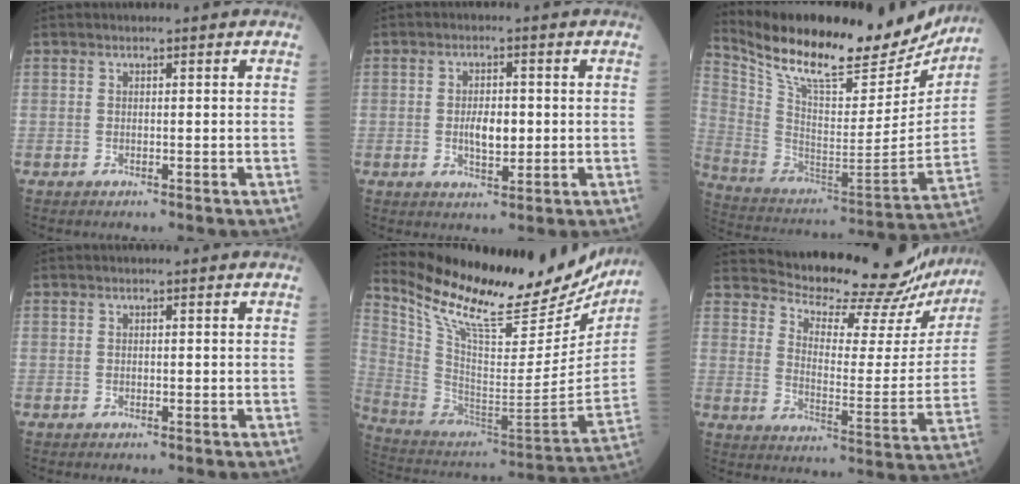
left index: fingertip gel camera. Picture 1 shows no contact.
{"total": 4.3, "force": [-0.2, 1.9, 3.9], "torque": [-0.071, -0.002, 0.000]}
{"total": 27.0, "force": [23.1, 6.2, 12.6], "torque": [-0.232, -0.032, 0.350]}
{"total": 0.0}
{"total": 28.5, "force": [24.4, 6.7, 13.2], "torque": [-0.231, -0.056, 0.360]}
{"total": 22.7, "force": [21.9, 3.3, 4.9], "torque": [-0.079, -0.083, 0.272]}